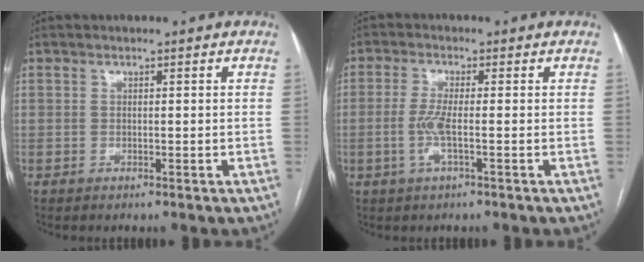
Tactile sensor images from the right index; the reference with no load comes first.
{"total": 3.9, "force": [-1.0, 0.3, 3.7], "torque": [-0.085, -0.006, -0.023]}